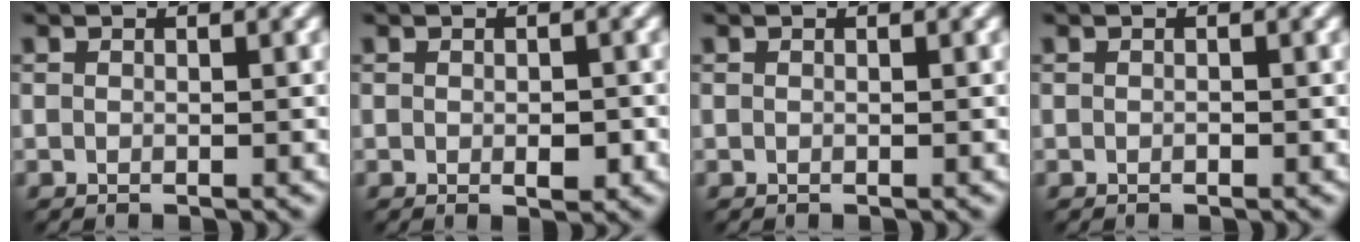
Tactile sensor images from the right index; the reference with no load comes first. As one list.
[{"total": 1.5, "force": [-0.3, 0.7, 1.3], "torque": [-0.017, -0.002, -0.003]}, {"total": 0.0}, {"total": 0.0}]